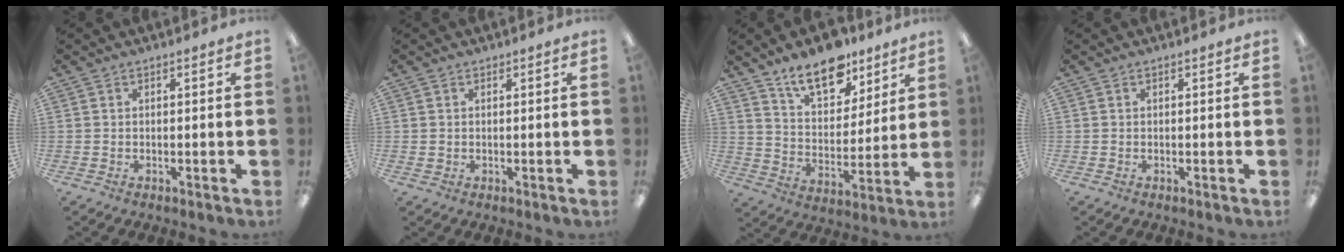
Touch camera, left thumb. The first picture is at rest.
{"total": 0.7, "force": [0.4, 0.6, 0.0], "torque": [0.001, 0.004, 0.007]}
{"total": 14.3, "force": [11.1, 6.6, 6.3], "torque": [-0.102, -0.061, 0.200]}
{"total": 0.0}